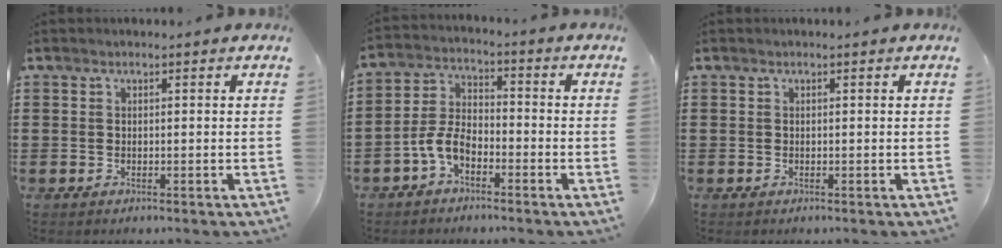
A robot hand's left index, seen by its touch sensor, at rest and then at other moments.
{"total": 5.8, "force": [-3.5, 2.8, 3.6], "torque": [-0.092, 0.005, -0.074]}
{"total": 0.0}